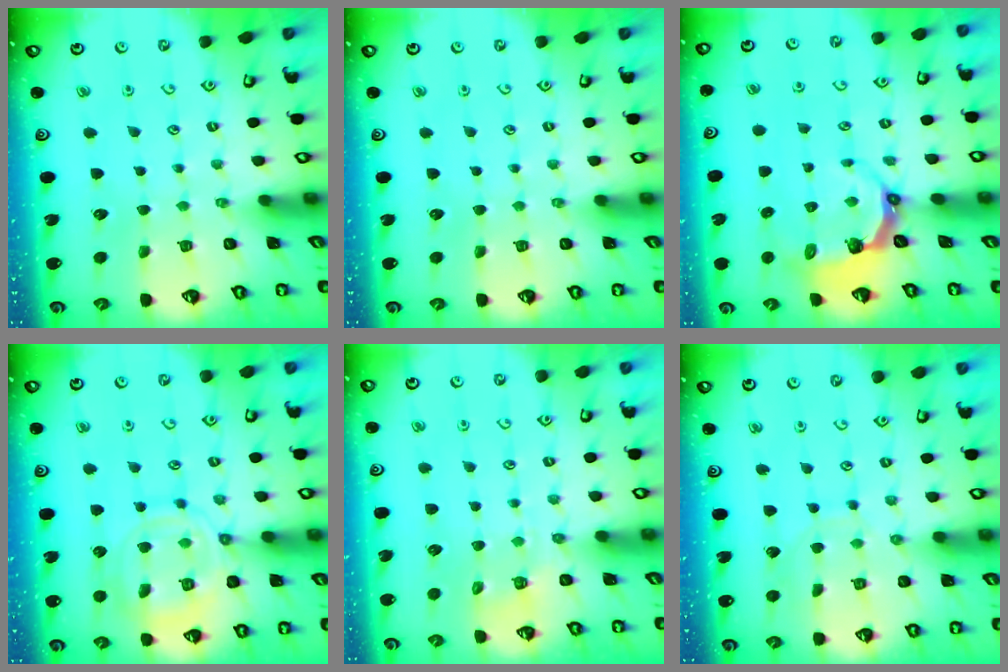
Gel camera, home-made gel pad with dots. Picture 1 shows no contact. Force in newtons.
{"total": 0.0}
{"total": 4.7, "press": 3.4, "slide": 3.2}
{"total": 12.3, "press": 12.3, "slide": 1.1}
{"total": 4.8, "press": 4.6, "slide": 1.3}
{"total": 5.7, "press": 5.7, "slide": 0.4}